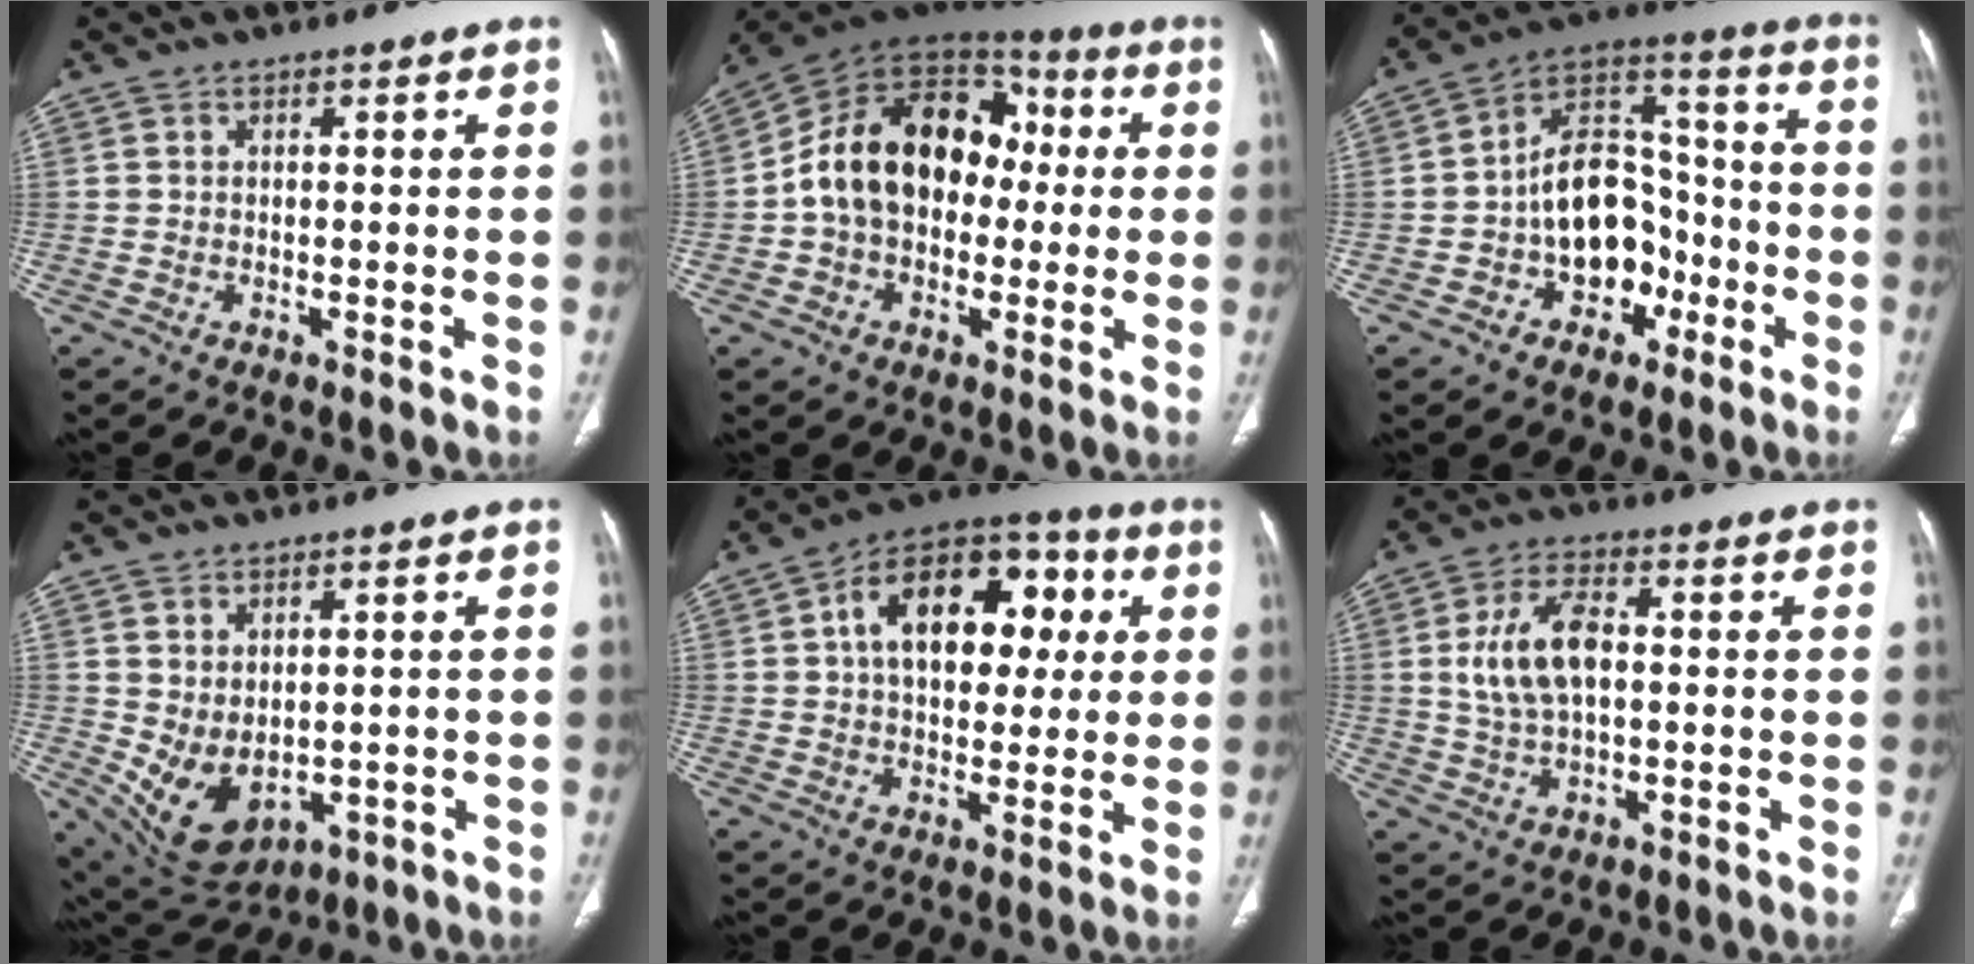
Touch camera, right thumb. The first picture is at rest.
{"total": 19.5, "force": [0.3, 14.1, 13.5], "torque": [-0.197, 0.048, -0.004]}
{"total": 15.7, "force": [-4.6, 11.0, 10.2], "torque": [-0.114, 0.053, -0.078]}
{"total": 9.9, "force": [-0.7, 6.5, 7.4], "torque": [-0.117, -0.007, 0.023]}
{"total": 18.5, "force": [4.0, 11.6, 13.8], "torque": [-0.170, 0.021, 0.054]}
{"total": 10.2, "force": [1.1, 5.5, 8.5], "torque": [-0.165, 0.008, 0.024]}